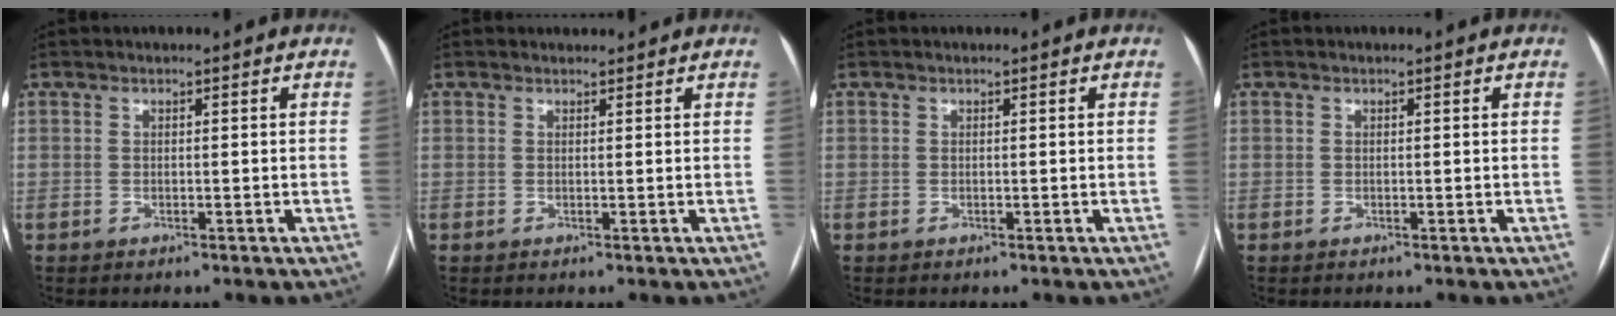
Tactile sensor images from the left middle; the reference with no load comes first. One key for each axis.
{"total": 1.4, "fx": 1.4, "fy": 0.4, "fz": 0.1, "tx": -0.008, "ty": 0.011, "tz": 0.019}
{"total": 0.0}
{"total": 0.0}